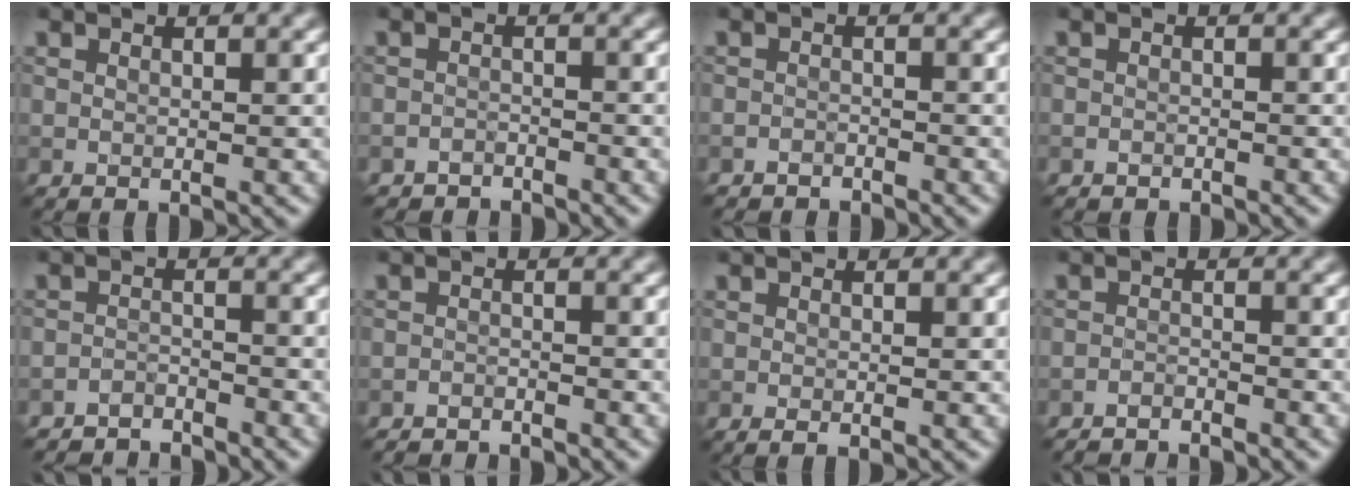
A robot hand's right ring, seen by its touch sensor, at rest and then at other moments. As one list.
[{"total": 1.7, "force": [-1.6, 0.5, -0.1], "torque": [0.007, 0.004, -0.031]}, {"total": 1.2, "force": [-1.1, 0.4, 0.0], "torque": [0.005, 0.002, -0.022]}, {"total": 0.7, "force": [-0.6, 0.3, 0.0], "torque": [0.003, -0.002, -0.011]}, {"total": 3.1, "force": [-3.1, 0.6, 0.3], "torque": [-0.002, -0.003, -0.060]}, {"total": 2.1, "force": [-2.0, 0.4, 0.3], "torque": [0.001, -0.004, -0.038]}, {"total": 0.7, "force": [-0.3, 0.1, 0.5], "torque": [-0.009, -0.003, -0.005]}, {"total": 2.5, "force": [-2.4, 0.3, 0.4], "torque": [-0.002, -0.006, -0.045]}]